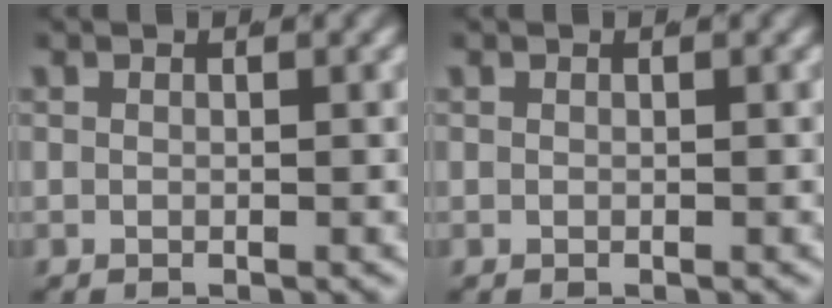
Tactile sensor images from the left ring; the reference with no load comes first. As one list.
[{"total": 0.0}]